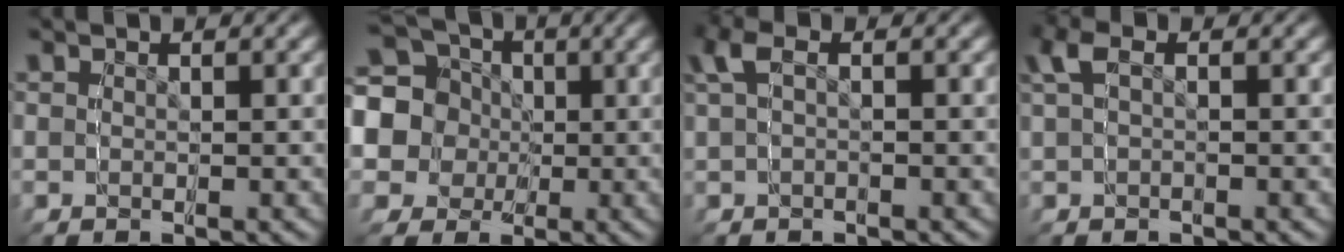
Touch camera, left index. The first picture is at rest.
{"total": 15.7, "force": [2.5, 13.8, 7.0], "torque": [-0.136, -0.023, 0.037]}
{"total": 1.6, "force": [-0.6, 0.1, 1.4], "torque": [-0.044, 0.001, 0.001]}
{"total": 1.5, "force": [-0.3, 0.4, 1.4], "torque": [-0.044, 0.000, 0.005]}